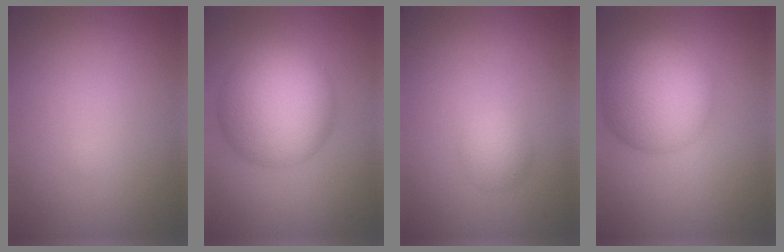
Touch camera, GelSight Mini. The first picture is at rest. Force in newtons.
{"total": 9.7, "press": 9.7, "slide": 0.4}
{"total": 1.9, "press": 1.9, "slide": 0.0}
{"total": 7.6, "press": 7.6, "slide": 0.4}